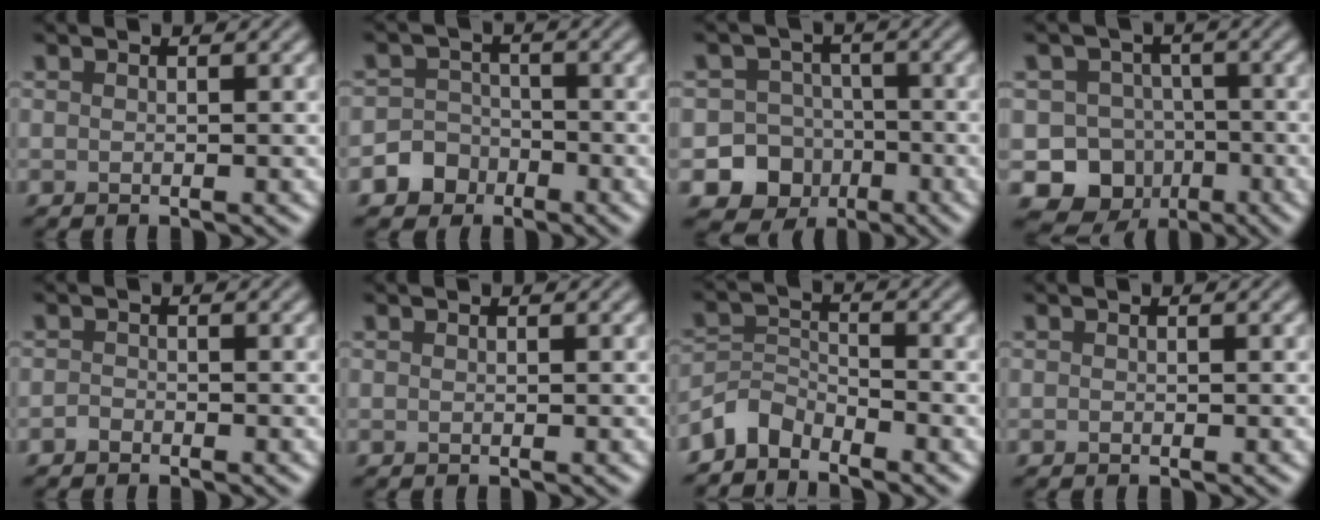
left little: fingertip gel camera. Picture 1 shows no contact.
{"total": 4.3, "force": [-2.4, 3.5, 0.5], "torque": [0.025, -0.006, -0.058]}
{"total": 9.1, "force": [-3.9, 8.0, 1.7], "torque": [0.001, -0.030, -0.083]}
{"total": 9.7, "force": [-4.6, 8.3, 2.0], "torque": [-0.004, -0.017, -0.088]}
{"total": 0.7, "force": [-0.6, 0.4, 0.1], "torque": [-0.001, -0.001, -0.013]}
{"total": 0.0}
{"total": 3.3, "force": [-3.0, 1.3, 0.6], "torque": [-0.010, 0.005, -0.073]}
{"total": 0.0}